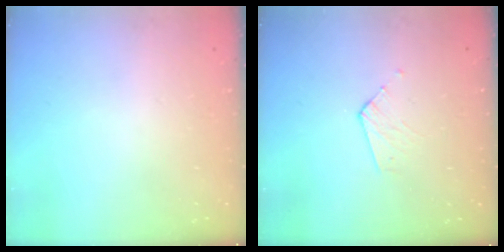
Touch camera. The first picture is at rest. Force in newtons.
{"total": 3.1, "press": 3.1, "slide": 0.3}